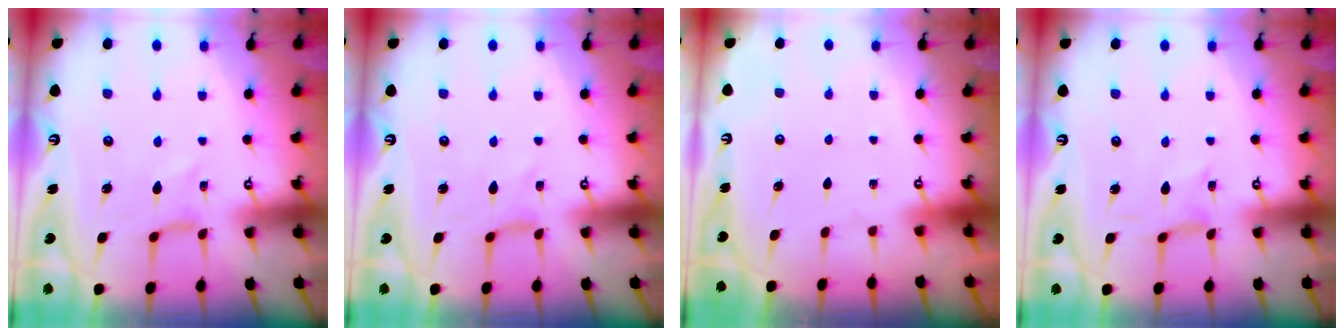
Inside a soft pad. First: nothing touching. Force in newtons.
{"total": 0.0}
{"total": 0.0}
{"total": 0.0}